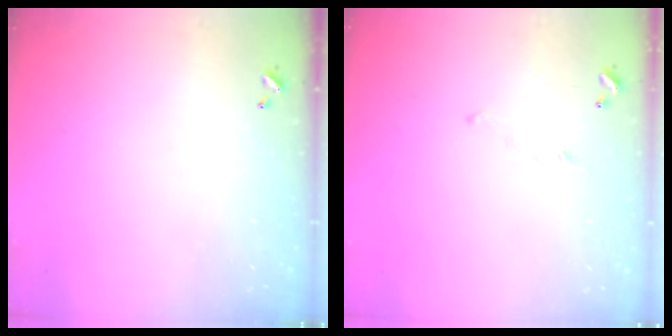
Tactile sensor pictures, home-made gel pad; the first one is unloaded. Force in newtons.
{"total": 0.8, "press": 0.1, "slide": 0.8}